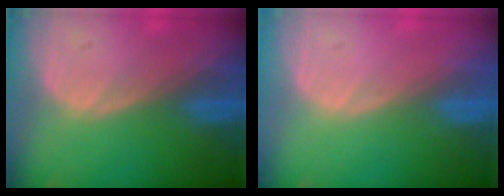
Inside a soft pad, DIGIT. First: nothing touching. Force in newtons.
{"total": 0.0}